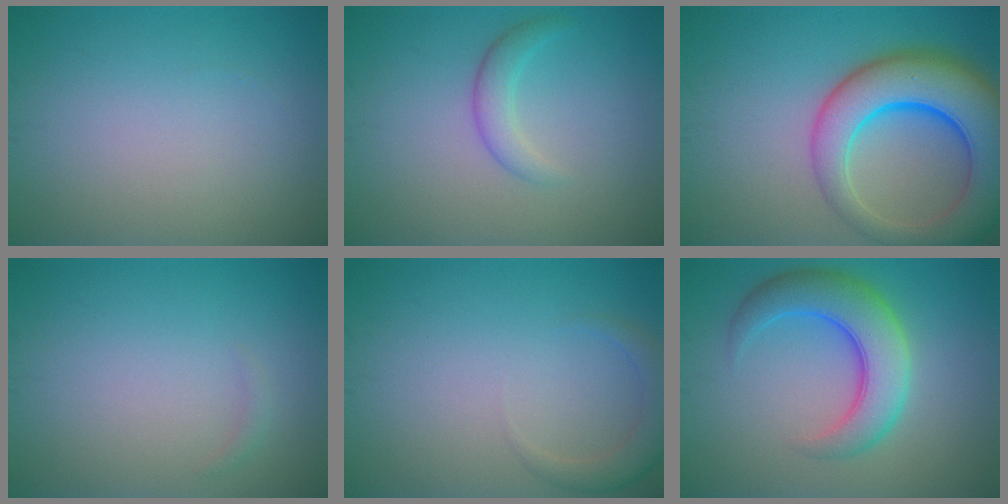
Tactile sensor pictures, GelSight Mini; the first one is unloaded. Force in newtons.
{"total": 2.1, "press": 2.1, "slide": 0.1}
{"total": 10.9, "press": 10.9, "slide": 0.6}
{"total": 0.5, "press": 0.5, "slide": 0.0}
{"total": 2.3, "press": 2.3, "slide": 0.1}
{"total": 6.6, "press": 6.6, "slide": 0.1}